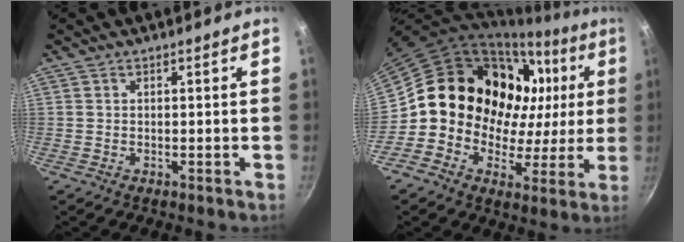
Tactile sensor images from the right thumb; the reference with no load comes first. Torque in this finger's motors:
{"motor_torque": [0.94, 1.76, 1.02, -1.01, 0.18]}